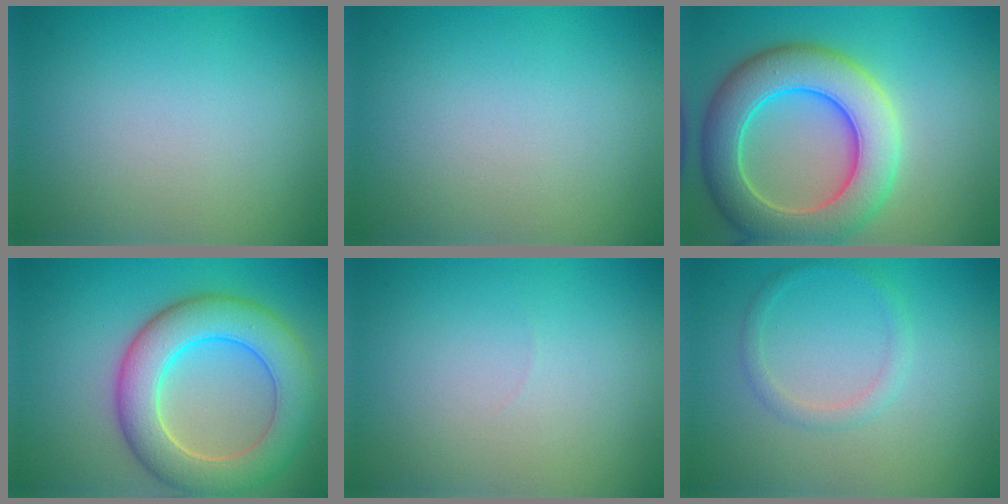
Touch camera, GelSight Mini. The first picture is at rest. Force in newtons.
{"total": 0.0}
{"total": 9.0, "press": 9.0, "slide": 0.7}
{"total": 8.2, "press": 8.2, "slide": 0.4}
{"total": 0.0}
{"total": 1.5, "press": 1.5, "slide": 0.1}